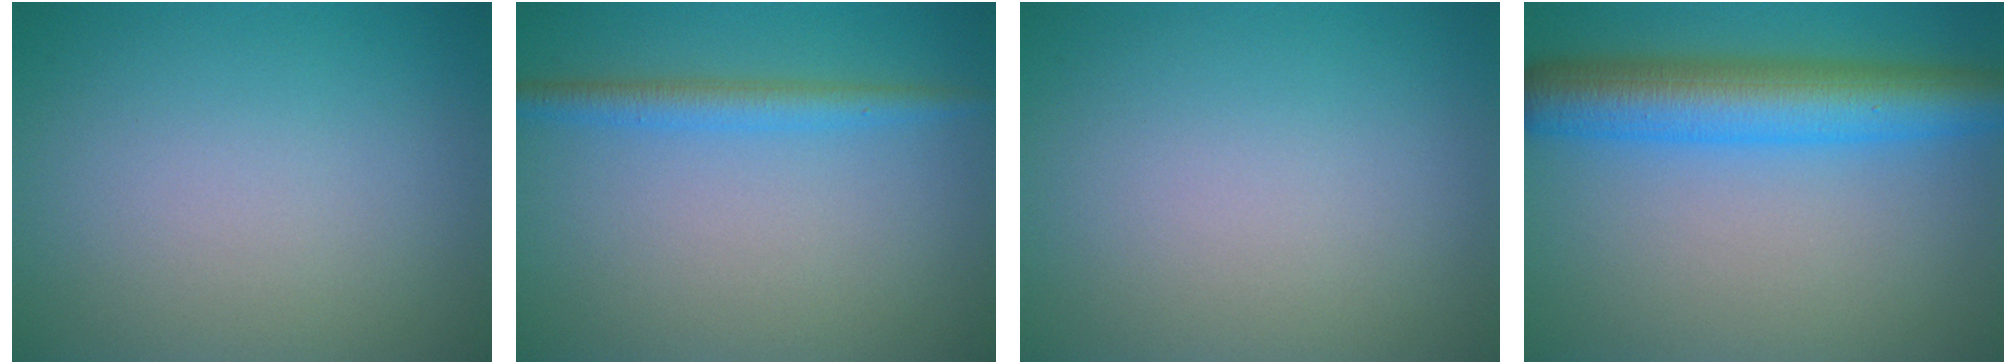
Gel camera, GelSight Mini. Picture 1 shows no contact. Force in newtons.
{"total": 2.4, "press": 2.4, "slide": 0.2}
{"total": 0.0}
{"total": 7.8, "press": 7.8, "slide": 0.1}